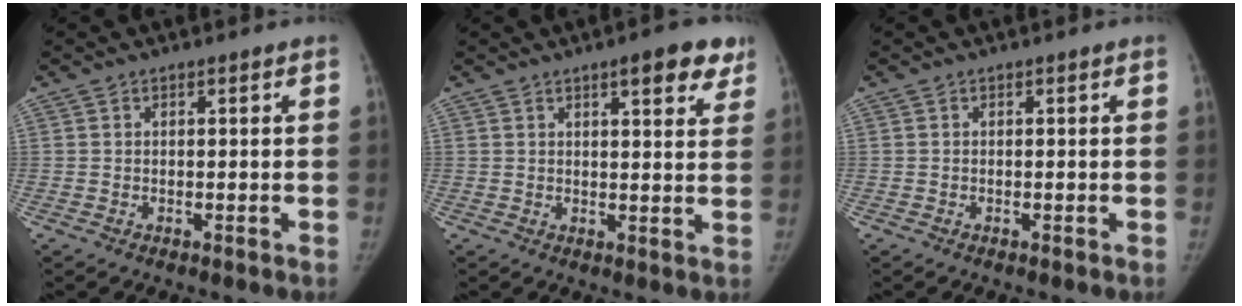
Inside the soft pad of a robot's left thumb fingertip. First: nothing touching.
{"total": 8.0, "force": [4.9, 2.4, 5.9], "torque": [-0.051, -0.019, 0.059]}
{"total": 0.0}